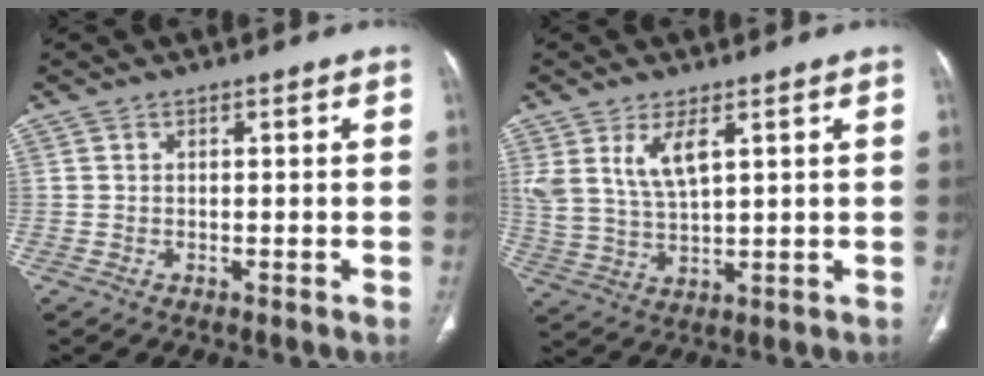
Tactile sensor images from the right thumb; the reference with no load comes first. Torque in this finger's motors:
{"motor_torque": [0.05, 0.27, 0.58, 0.68, 0.10]}